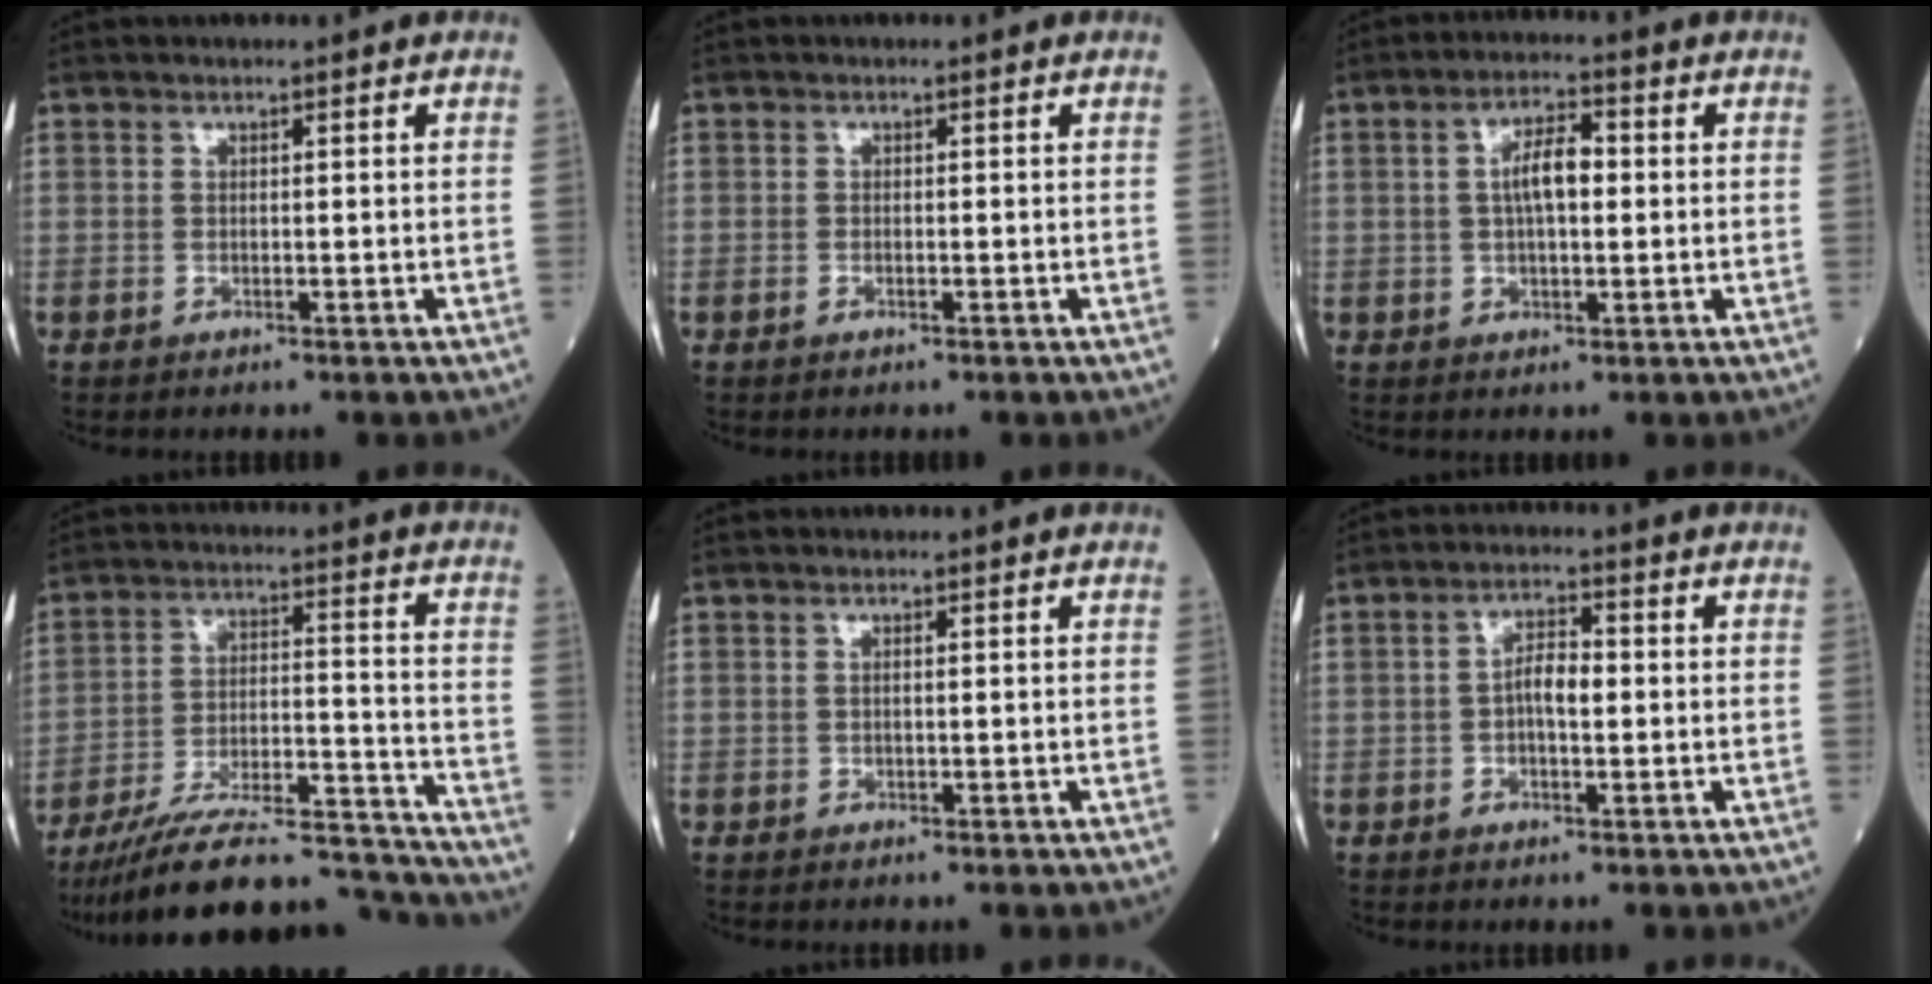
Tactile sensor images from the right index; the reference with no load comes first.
{"total": 1.0, "force": [-0.4, 0.4, 0.8], "torque": [-0.017, -0.001, -0.007]}
{"total": 5.8, "force": [0.6, 2.1, 5.3], "torque": [-0.101, 0.012, 0.008]}
{"total": 21.6, "force": [-20.0, 2.1, 7.9], "torque": [-0.106, 0.015, -0.311]}
{"total": 0.5, "force": [0.1, 0.1, 0.5], "torque": [-0.013, 0.000, 0.000]}
{"total": 4.0, "force": [-0.3, 1.5, 3.7], "torque": [-0.068, 0.011, -0.008]}